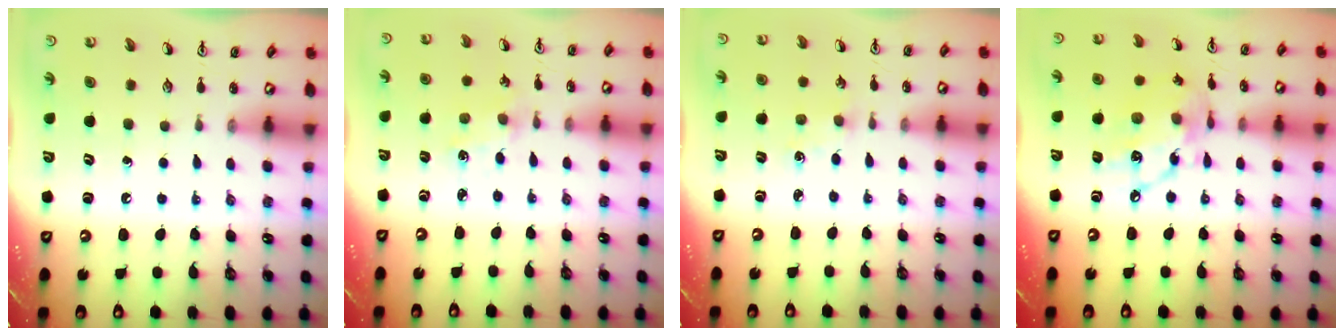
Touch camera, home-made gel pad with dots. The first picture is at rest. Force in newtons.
{"total": 1.3, "press": 1.3, "slide": 0.2}
{"total": 1.9, "press": 1.9, "slide": 0.4}
{"total": 14.7, "press": 14.7, "slide": 1.1}